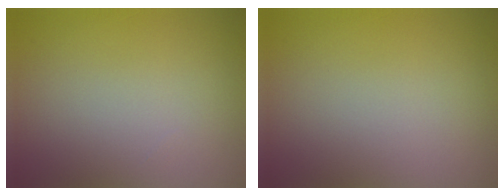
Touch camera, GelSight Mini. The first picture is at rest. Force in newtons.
{"total": 0.0}